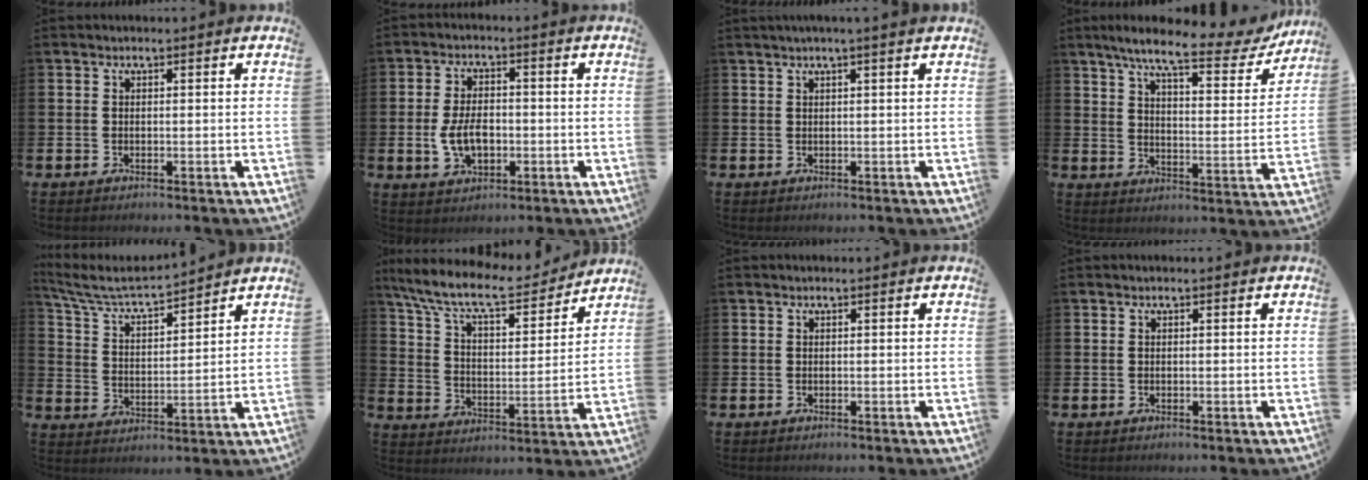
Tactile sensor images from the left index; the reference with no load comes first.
{"total": 5.3, "force": [-0.9, 3.2, 4.1], "torque": [-0.069, 0.001, -0.020]}
{"total": 1.3, "force": [0.9, -0.4, 0.8], "torque": [-0.018, 0.000, 0.016]}
{"total": 8.6, "force": [7.1, 1.6, 4.7], "torque": [-0.096, -0.045, 0.112]}
{"total": 6.2, "force": [5.8, 0.9, 2.1], "torque": [-0.068, -0.042, 0.097]}
{"total": 10.1, "force": [9.0, 2.3, 4.0], "torque": [-0.112, -0.058, 0.153]}
{"total": 0.0}
{"total": 0.0}